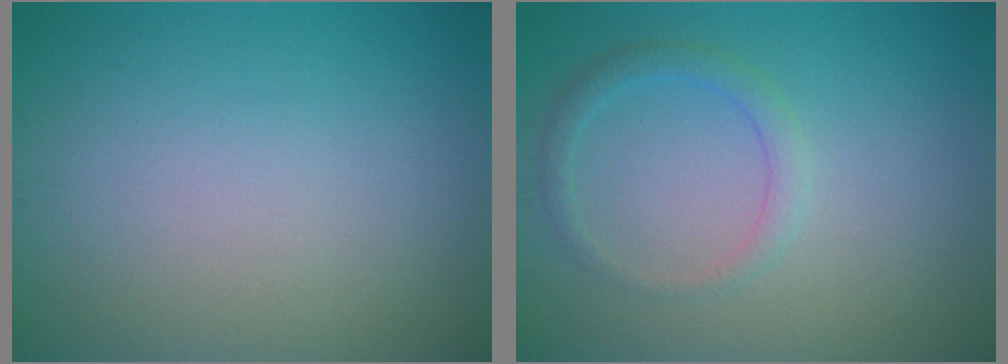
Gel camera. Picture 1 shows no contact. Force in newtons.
{"total": 1.8, "press": 1.8, "slide": 0.1}